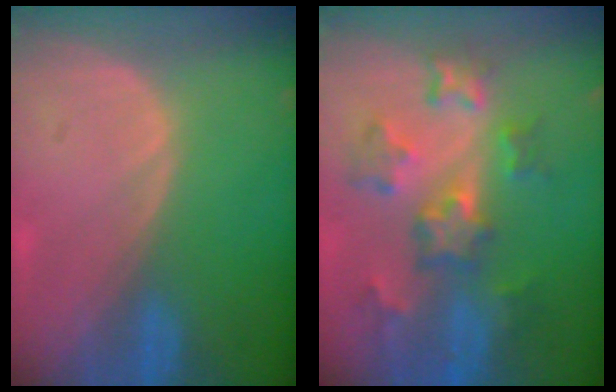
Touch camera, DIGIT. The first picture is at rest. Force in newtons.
{"total": 8.8, "press": 7.9, "slide": 3.8}